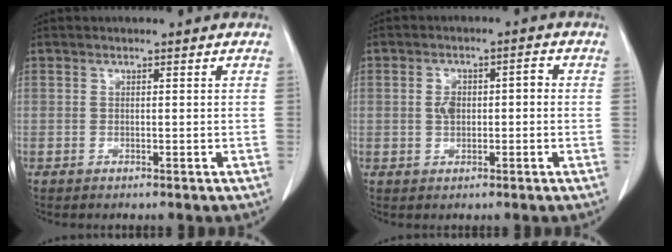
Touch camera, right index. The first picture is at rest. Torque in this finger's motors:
{"motor_torque": [0.08, -0.01, 0.08, 0.02]}